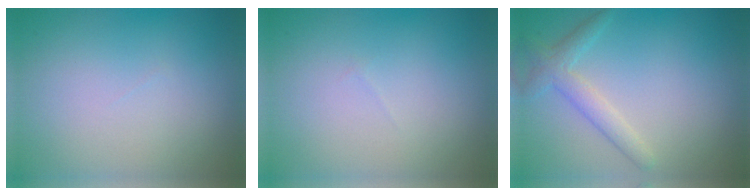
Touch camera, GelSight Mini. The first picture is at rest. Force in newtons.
{"total": 0.0}
{"total": 2.4, "press": 2.4, "slide": 0.2}